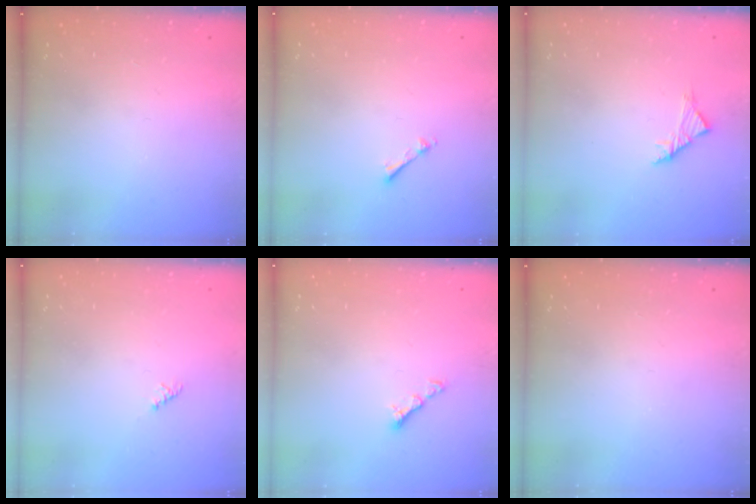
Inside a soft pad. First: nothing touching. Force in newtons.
{"total": 1.0, "press": 1.0, "slide": 0.2}
{"total": 2.8, "press": 2.6, "slide": 0.8}
{"total": 1.1, "press": 1.1, "slide": 0.3}
{"total": 4.0, "press": 3.9, "slide": 0.6}
{"total": 0.0}